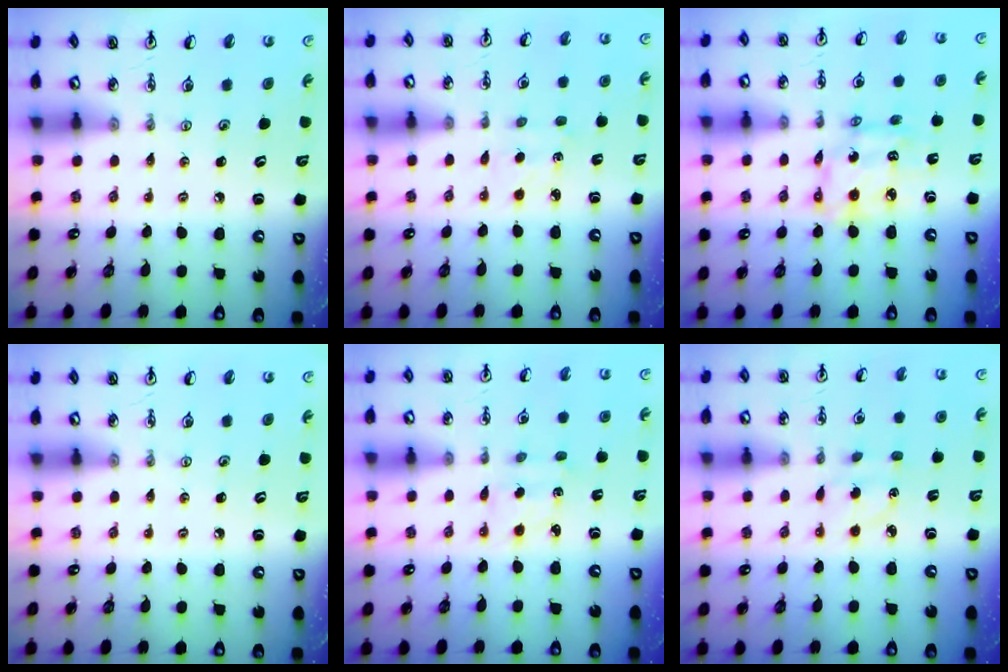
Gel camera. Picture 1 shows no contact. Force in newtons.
{"total": 2.2, "press": 2.2, "slide": 0.3}
{"total": 8.3, "press": 8.2, "slide": 0.6}
{"total": 0.0}
{"total": 2.0, "press": 1.9, "slide": 0.7}
{"total": 3.0, "press": 2.9, "slide": 0.8}